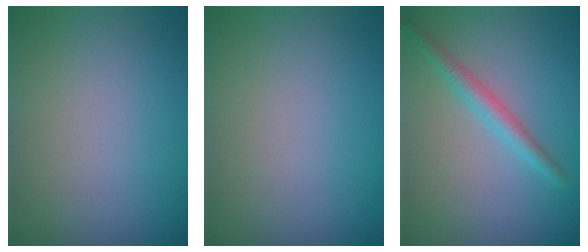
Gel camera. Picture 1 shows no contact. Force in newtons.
{"total": 0.0}
{"total": 2.2, "press": 2.2, "slide": 0.1}